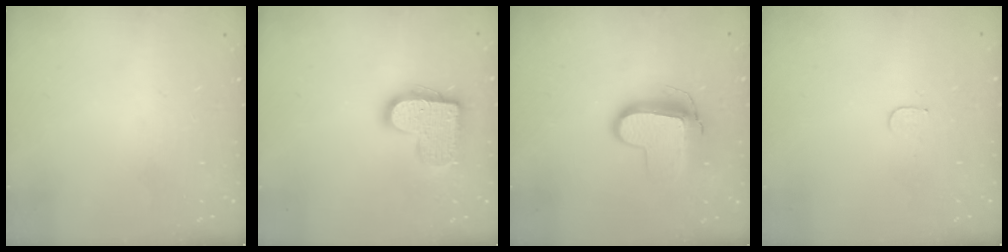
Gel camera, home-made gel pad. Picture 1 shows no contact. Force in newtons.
{"total": 15.0, "press": 15.0, "slide": 0.7}
{"total": 11.1, "press": 11.0, "slide": 1.3}
{"total": 3.7, "press": 3.7, "slide": 0.3}